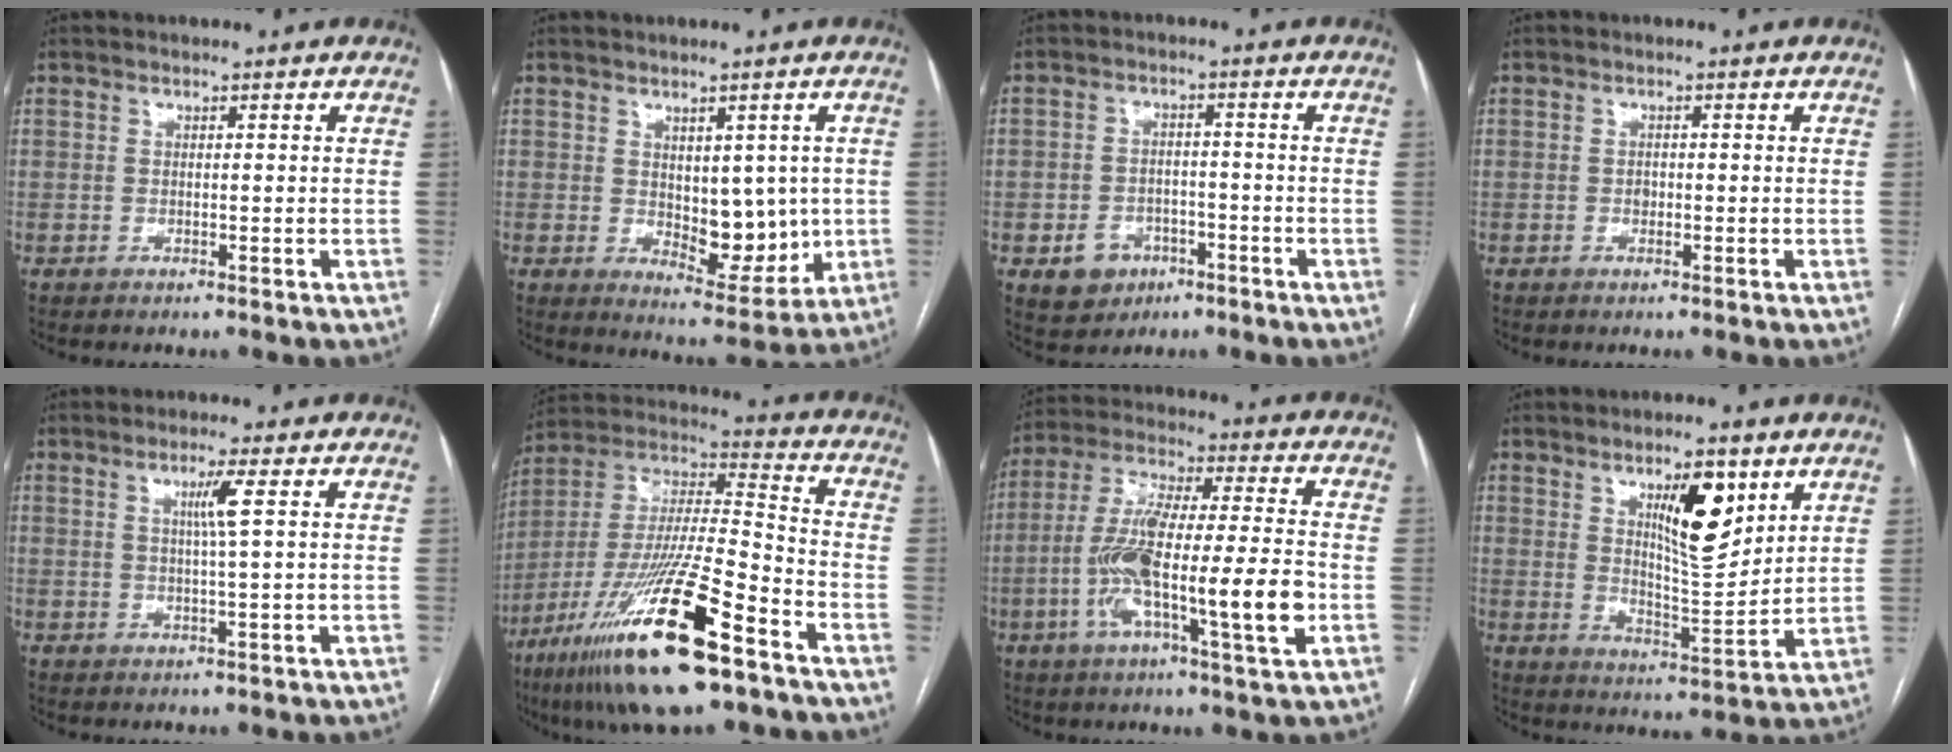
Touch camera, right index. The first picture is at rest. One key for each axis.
{"total": 8.1, "fx": 0.2, "fy": 4.3, "fz": 6.9, "tx": -0.085, "ty": -0.005, "tz": 0.022}
{"total": 5.9, "fx": -2.8, "fy": 4.8, "fz": 2.1, "tx": -0.036, "ty": 0.006, "tz": -0.035}
{"total": 0.8, "fx": -0.2, "fy": 0.6, "fz": 0.5, "tx": -0.007, "ty": 0.003, "tz": -0.004}
{"total": 3.3, "fx": 0.9, "fy": -0.8, "fz": 3.0, "tx": -0.058, "ty": -0.001, "tz": 0.017}
{"total": 23.8, "fx": -13.4, "fy": 2.7, "fz": 19.5, "tx": -0.388, "ty": -0.045, "tz": -0.243}
{"total": 17.3, "fx": -4.2, "fy": 1.6, "fz": 16.7, "tx": -0.315, "ty": 0.000, "tz": -0.074}
{"total": 10.2, "fx": 5.0, "fy": 2.7, "fz": 8.5, "tx": -0.141, "ty": -0.006, "tz": 0.087}